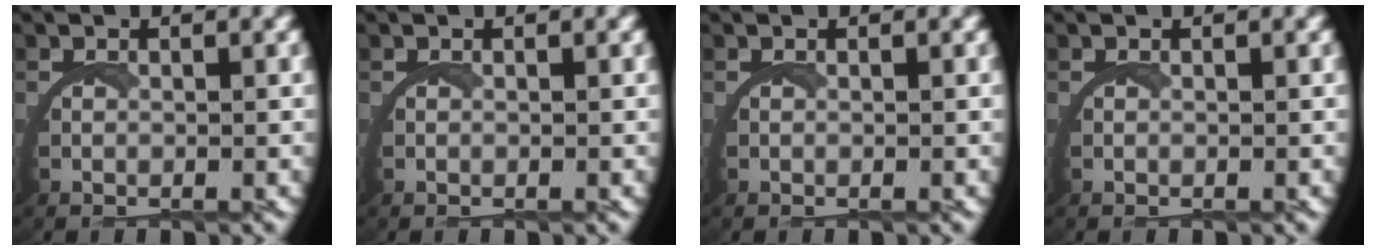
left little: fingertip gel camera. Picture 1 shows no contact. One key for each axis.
{"total": 0.0}
{"total": 0.0}
{"total": 0.0}